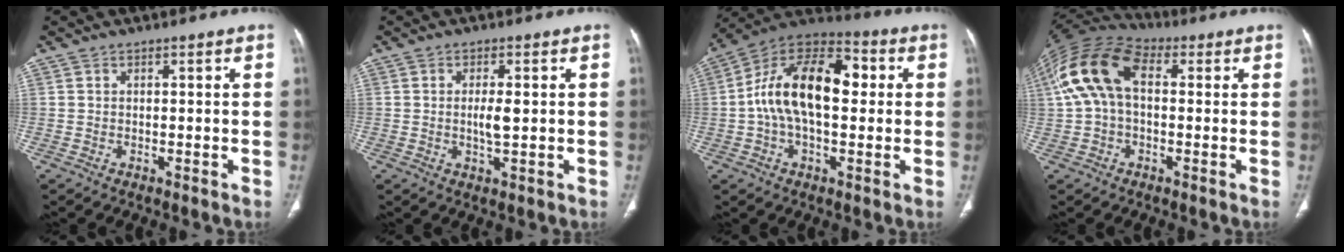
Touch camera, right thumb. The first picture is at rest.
{"total": 3.6, "force": [0.2, 1.0, 3.4], "torque": [-0.063, -0.003, 0.005]}
{"total": 18.5, "force": [1.8, 10.0, 15.4], "torque": [-0.255, 0.041, 0.022]}
{"total": 14.8, "force": [2.2, 9.1, 11.5], "torque": [-0.234, 0.044, 0.032]}